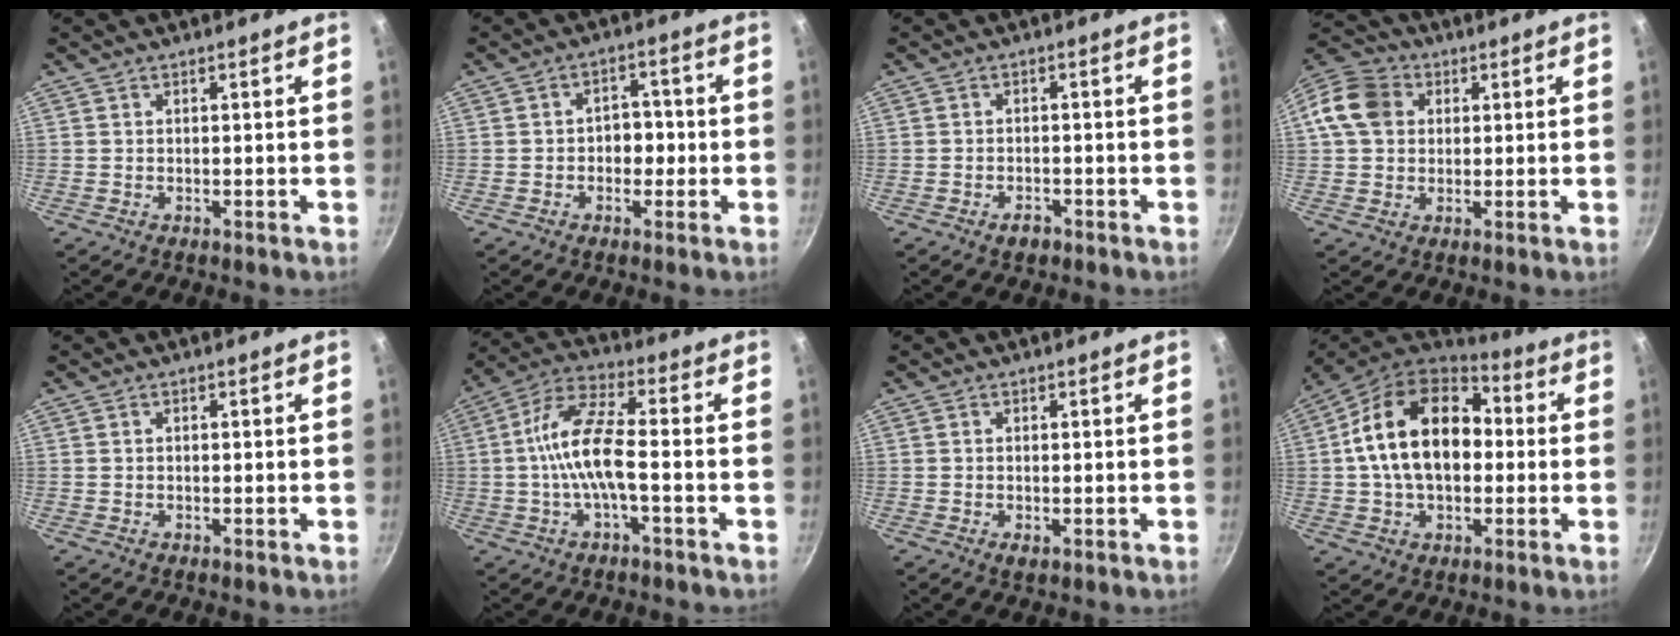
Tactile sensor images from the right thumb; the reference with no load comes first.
{"total": 4.7, "force": [-0.9, 3.7, 2.9], "torque": [-0.002, 0.014, -0.016]}
{"total": 2.4, "force": [-1.6, 1.4, 1.2], "torque": [-0.015, 0.015, -0.021]}
{"total": 10.0, "force": [2.0, 8.4, 5.2], "torque": [-0.074, 0.017, 0.020]}
{"total": 0.0}
{"total": 11.1, "force": [-1.8, 3.4, 10.4], "torque": [-0.210, 0.035, -0.049]}
{"total": 1.5, "force": [-0.4, 0.8, 1.2], "torque": [-0.020, -0.003, -0.005]}
{"total": 20.1, "force": [1.4, 13.5, 14.8], "torque": [-0.226, 0.035, 0.010]}